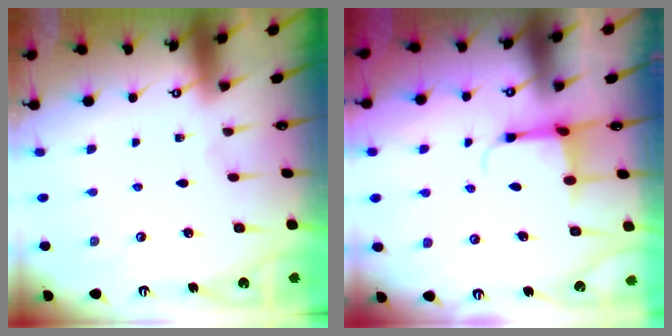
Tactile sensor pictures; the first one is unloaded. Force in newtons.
{"total": 3.8, "press": 3.6, "slide": 1.3}